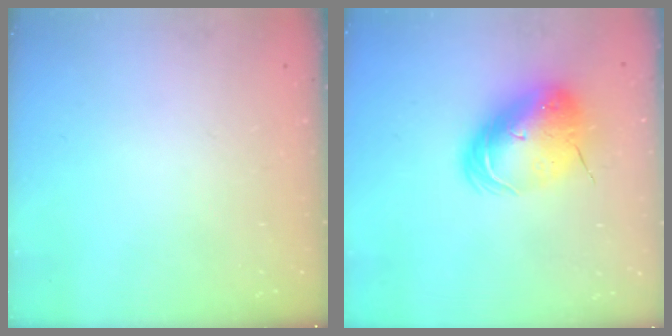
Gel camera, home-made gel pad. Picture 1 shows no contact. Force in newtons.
{"total": 13.7, "press": 13.4, "slide": 2.6}